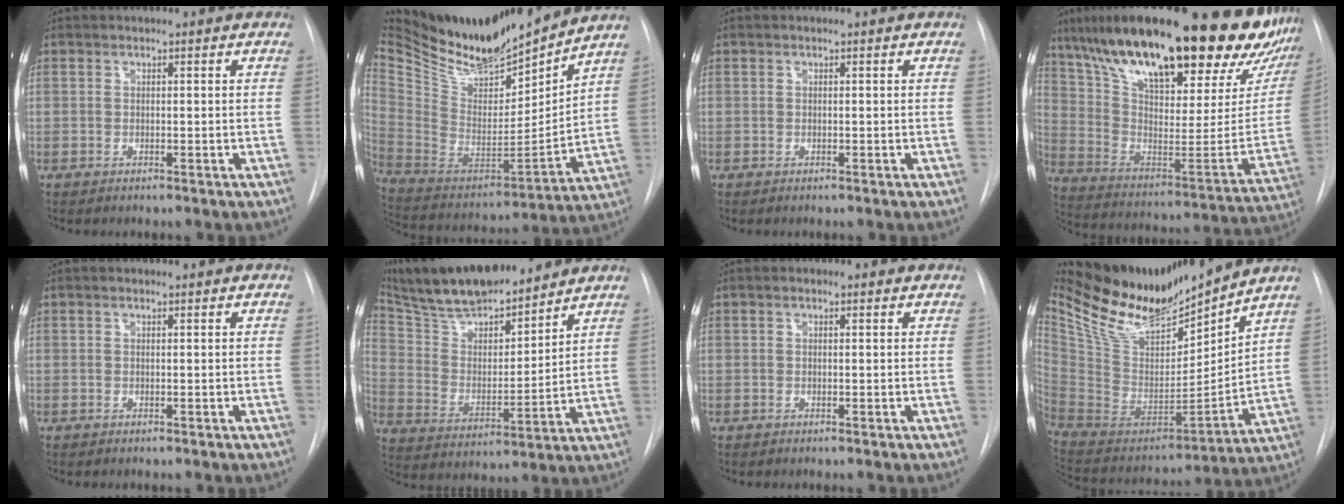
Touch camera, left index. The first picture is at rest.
{"total": 23.9, "force": [21.0, 5.9, 9.7], "torque": [-0.194, -0.024, 0.359]}
{"total": 0.0}
{"total": 36.7, "force": [26.4, 9.7, 23.7], "torque": [-0.369, -0.008, 0.389]}
{"total": 0.0}
{"total": 18.4, "force": [16.3, 3.8, 7.7], "torque": [-0.141, 0.014, 0.289]}
{"total": 0.7, "force": [0.3, 0.5, 0.5], "torque": [-0.011, 0.002, 0.002]}
{"total": 22.4, "force": [19.7, 4.3, 9.9], "torque": [-0.177, -0.026, 0.350]}